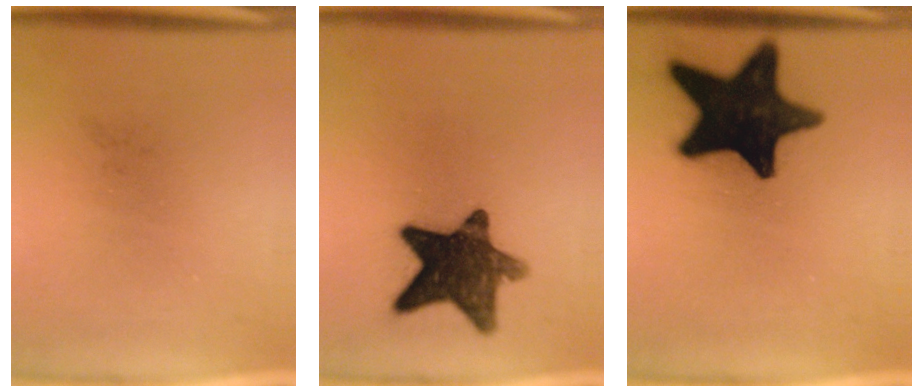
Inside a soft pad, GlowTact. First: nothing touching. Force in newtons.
{"total": 13.0}
{"total": 19.1}